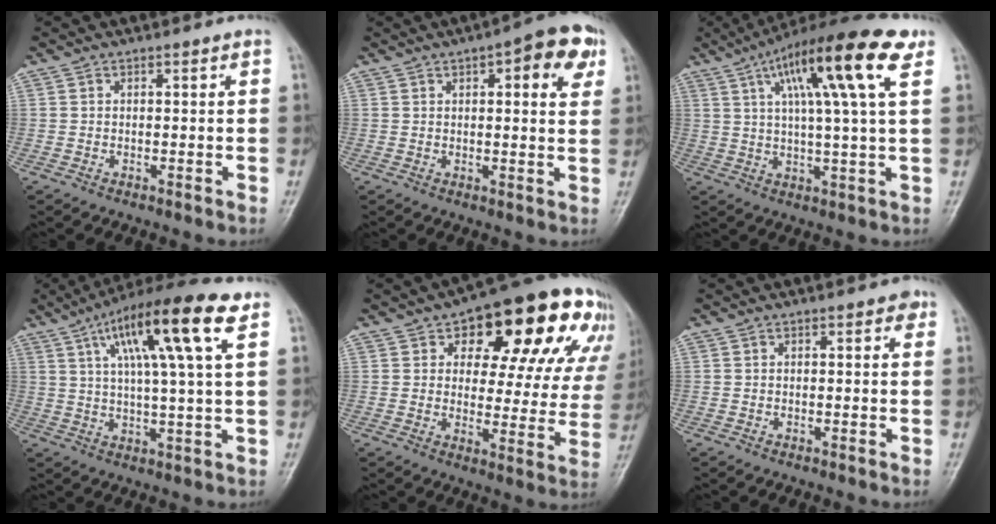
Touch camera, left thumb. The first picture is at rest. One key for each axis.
{"total": 10.0, "fx": 4.3, "fy": 3.5, "fz": 8.3, "tx": -0.077, "ty": -0.001, "tz": 0.046}
{"total": 17.4, "fx": 7.5, "fy": 2.5, "fz": 15.5, "tx": -0.243, "ty": 0.002, "tz": 0.113}
{"total": 16.1, "fx": 6.9, "fy": 2.1, "fz": 14.4, "tx": -0.244, "ty": 0.000, "tz": 0.112}
{"total": 22.6, "fx": 10.6, "fy": 11.0, "fz": 16.7, "tx": -0.168, "ty": 0.009, "tz": 0.143}
{"total": 1.2, "fx": 0.5, "fy": 0.7, "fz": 0.8, "tx": 0.000, "ty": 0.001, "tz": 0.002}